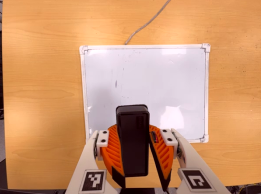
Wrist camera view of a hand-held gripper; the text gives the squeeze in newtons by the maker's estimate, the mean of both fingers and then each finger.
{"total": 10.5, "left": 10.6, "right": 10.5}